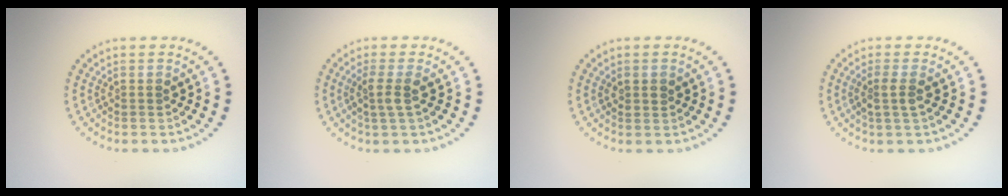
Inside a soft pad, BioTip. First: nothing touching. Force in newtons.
{"total": 1.7, "press": 1.4, "slide": 1.0}
{"total": 1.1, "press": 1.0, "slide": 0.4}
{"total": 1.6, "press": 1.3, "slide": 1.0}